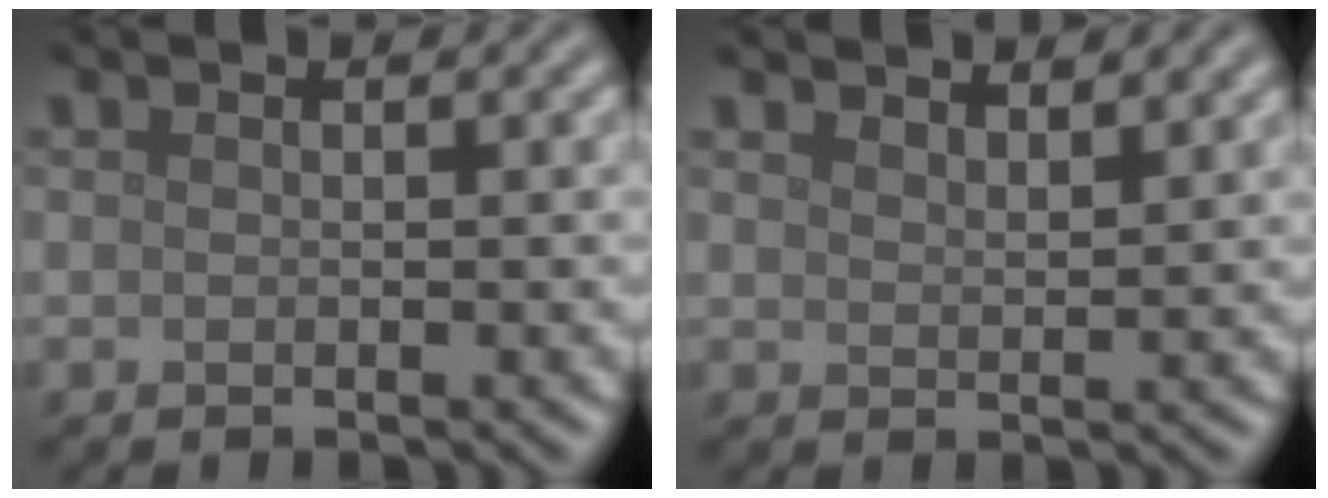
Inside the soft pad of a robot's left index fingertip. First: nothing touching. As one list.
[{"total": 3.3, "force": [3.0, 0.7, 1.2], "torque": [-0.007, 0.005, 0.040]}]